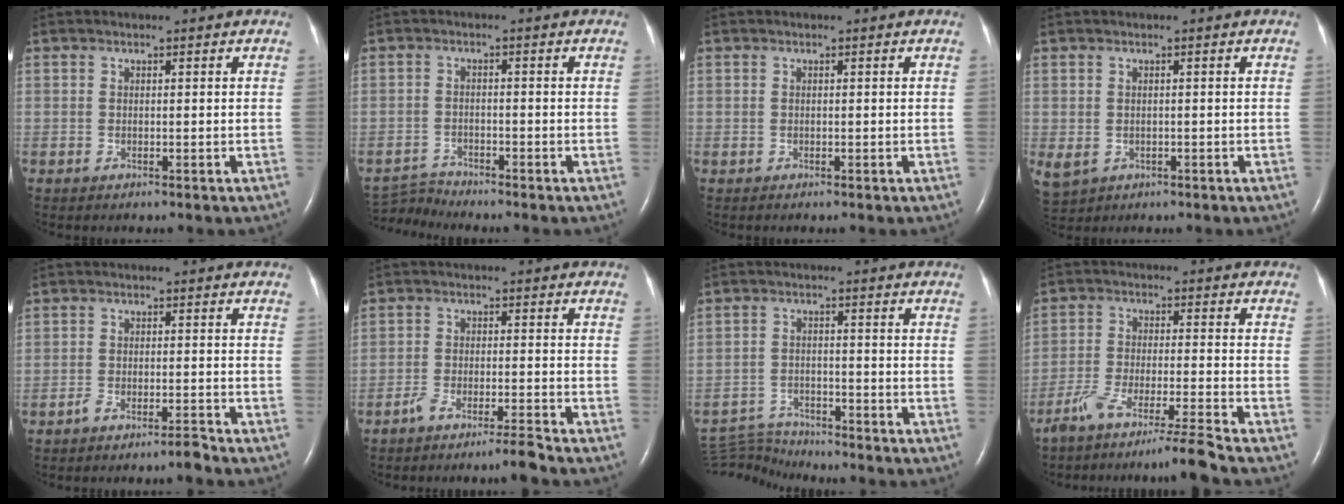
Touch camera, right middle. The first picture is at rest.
{"total": 3.4, "force": [-3.2, -0.7, -0.8], "torque": [0.011, -0.017, -0.059]}
{"total": 0.0}
{"total": 4.3, "force": [-1.3, 3.4, 2.3], "torque": [-0.056, -0.003, -0.007]}
{"total": 2.5, "force": [-2.3, -0.2, 1.0], "torque": [-0.022, 0.000, -0.041]}
{"total": 4.0, "force": [-3.5, -0.7, 1.8], "torque": [-0.039, -0.005, -0.068]}
{"total": 6.5, "force": [-6.4, -0.5, -0.8], "torque": [0.007, -0.006, -0.116]}
{"total": 9.3, "force": [-8.1, -2.9, 3.5], "torque": [-0.056, -0.016, -0.141]}